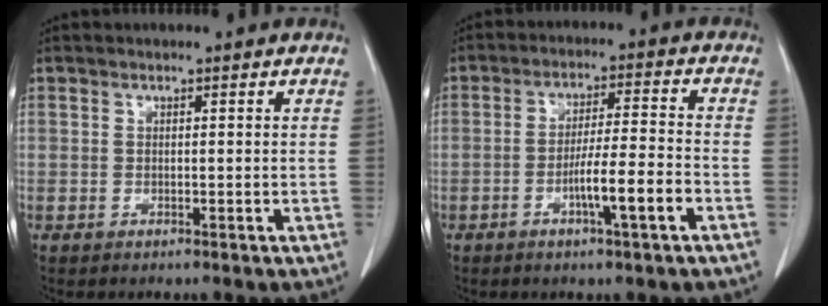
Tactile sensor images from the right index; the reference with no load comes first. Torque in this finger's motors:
{"motor_torque": [1.16, -0.70, 0.58, 0.15]}